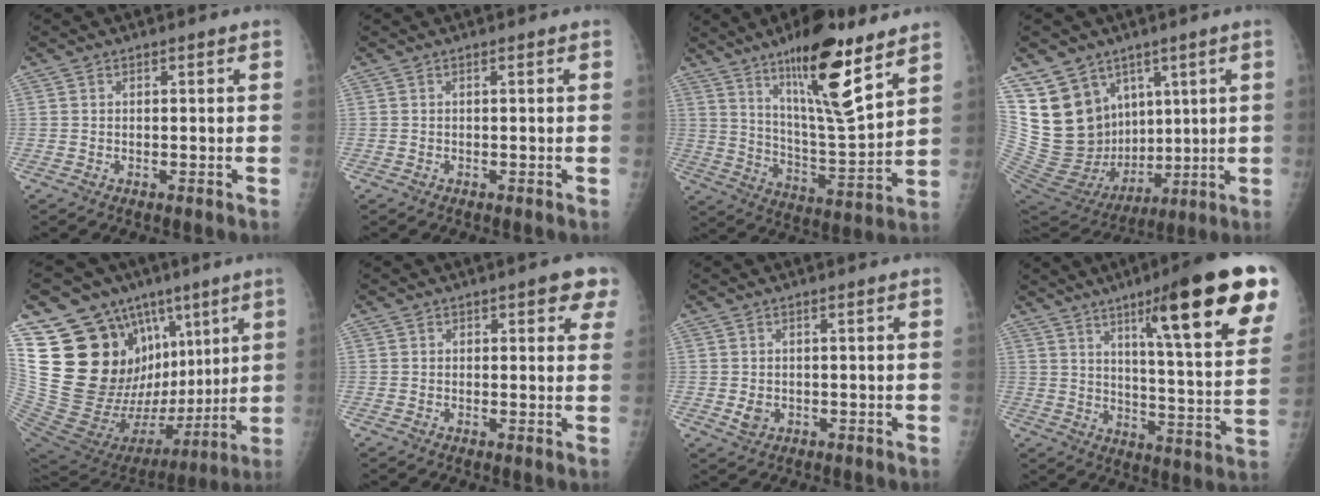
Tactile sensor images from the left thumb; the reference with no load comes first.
{"total": 0.0}
{"total": 18.2, "force": [11.1, 3.9, 13.8], "torque": [-0.204, -0.071, 0.192]}
{"total": 19.6, "force": [8.9, 14.9, 9.2], "torque": [-0.147, -0.021, 0.201]}
{"total": 31.5, "force": [8.9, 19.8, 22.9], "torque": [-0.347, -0.002, 0.172]}
{"total": 4.8, "force": [2.7, 2.5, 3.1], "torque": [0.005, -0.007, 0.024]}
{"total": 1.9, "force": [-0.2, 1.3, 1.3], "torque": [-0.021, -0.002, 0.001]}
{"total": 24.9, "force": [13.3, 3.7, 20.7], "torque": [-0.265, -0.048, 0.193]}